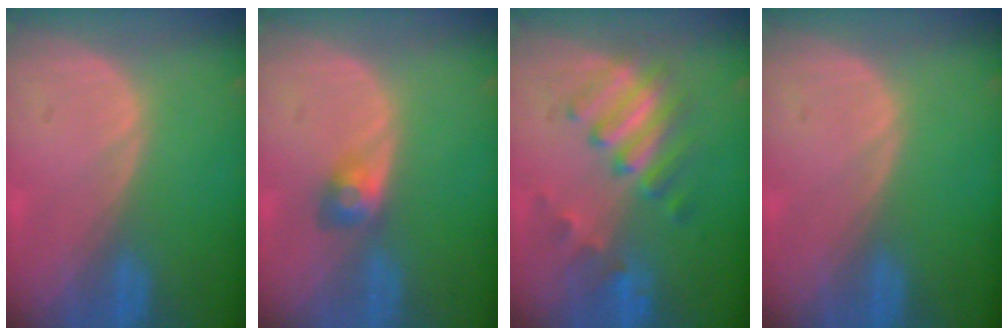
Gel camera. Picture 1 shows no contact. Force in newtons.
{"total": 3.0, "press": 2.6, "slide": 1.4}
{"total": 6.5, "press": 6.5, "slide": 0.8}
{"total": 0.0}